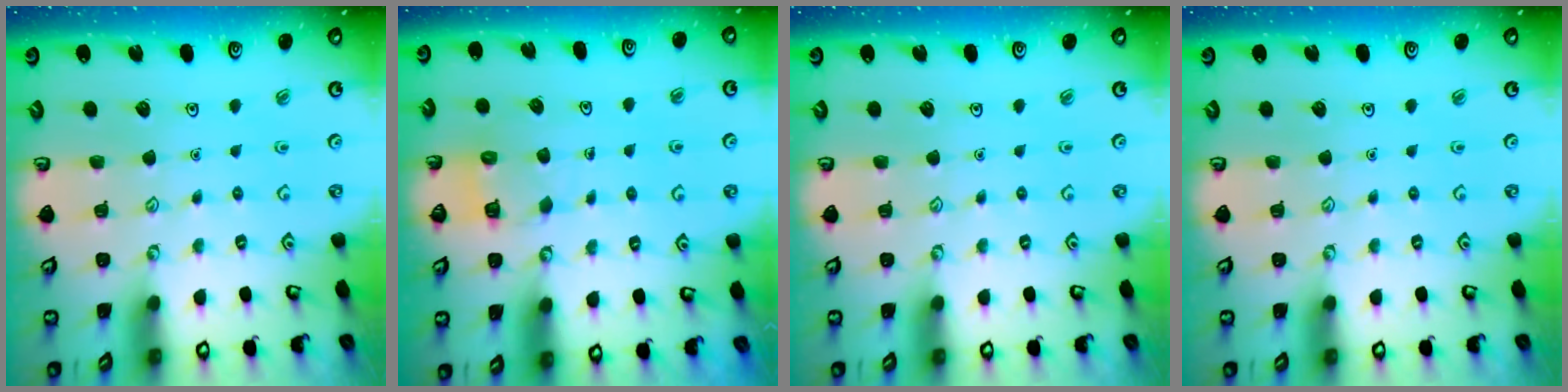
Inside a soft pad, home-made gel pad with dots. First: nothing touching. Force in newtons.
{"total": 4.7, "press": 4.7, "slide": 0.4}
{"total": 0.0}
{"total": 0.0}